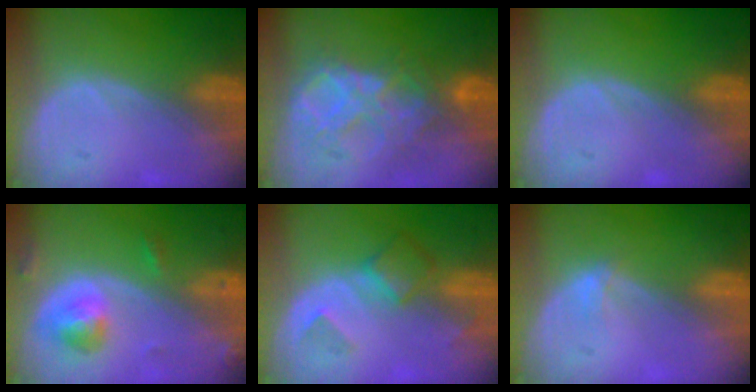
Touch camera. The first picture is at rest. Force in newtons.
{"total": 9.2, "press": 7.9, "slide": 4.8}
{"total": 0.0}
{"total": 4.6, "press": 4.6, "slide": 0.3}
{"total": 4.9, "press": 4.4, "slide": 2.1}
{"total": 1.3, "press": 0.9, "slide": 0.9}